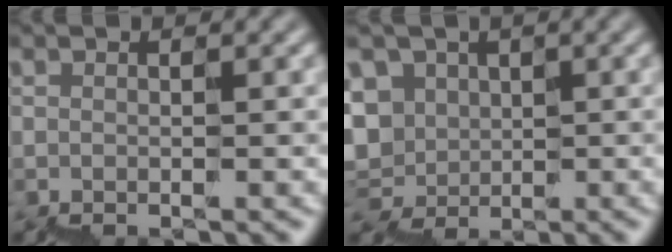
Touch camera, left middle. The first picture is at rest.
{"total": 5.1, "force": [2.1, 4.5, 1.0], "torque": [-0.042, 0.029, 0.024]}